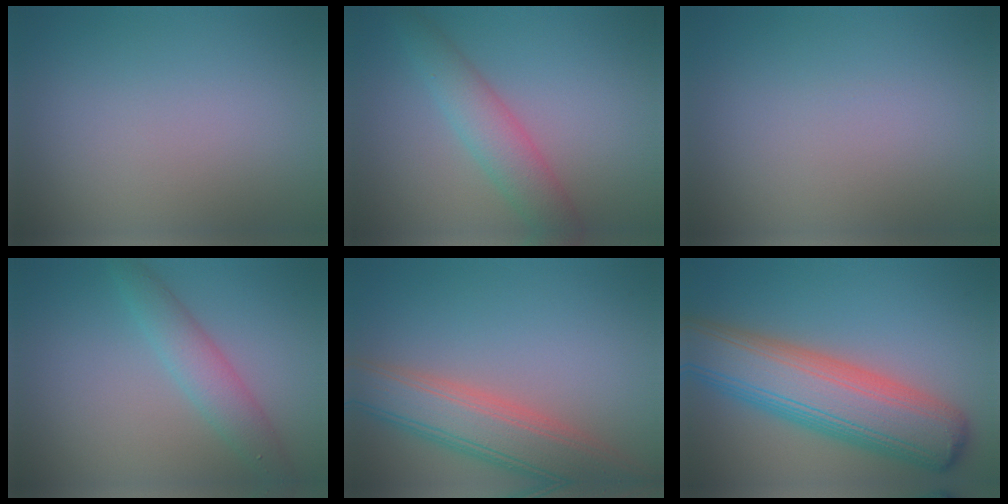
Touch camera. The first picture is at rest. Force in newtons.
{"total": 4.1, "press": 4.1, "slide": 0.2}
{"total": 0.0}
{"total": 3.0, "press": 3.0, "slide": 0.1}
{"total": 7.3, "press": 7.3, "slide": 0.6}
{"total": 11.0, "press": 11.0, "slide": 0.4}